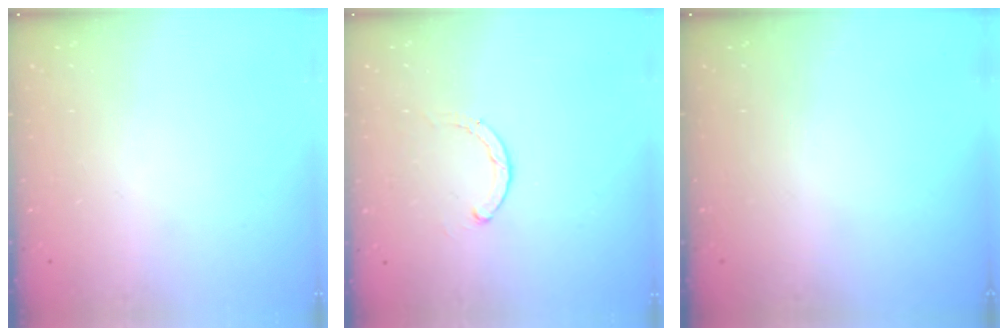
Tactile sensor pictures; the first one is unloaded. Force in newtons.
{"total": 1.1, "press": 1.0, "slide": 0.3}
{"total": 0.0}